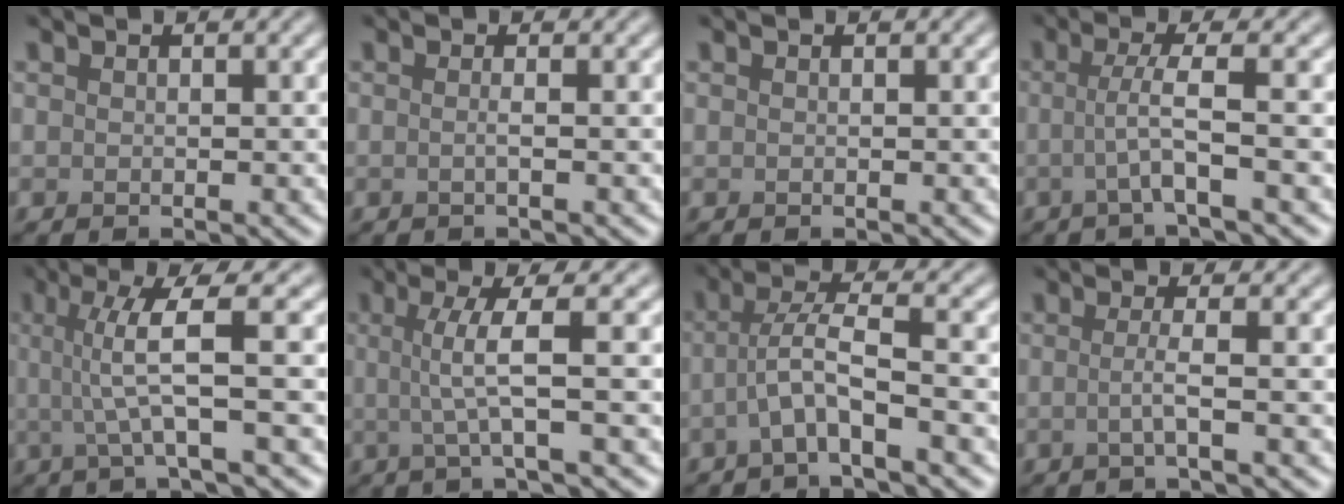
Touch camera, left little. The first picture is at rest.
{"total": 1.1, "force": [-0.1, 0.4, 1.0], "torque": [-0.014, -0.005, -0.010]}
{"total": 0.0}
{"total": 3.2, "force": [-0.4, 0.4, 3.1], "torque": [-0.057, -0.002, -0.016]}
{"total": 5.3, "force": [0.5, 0.7, 5.2], "torque": [-0.096, 0.003, 0.008]}
{"total": 4.3, "force": [0.2, 0.6, 4.2], "torque": [-0.075, 0.004, 0.000]}
{"total": 4.0, "force": [-1.5, 0.5, 3.7], "torque": [-0.070, 0.009, -0.037]}
{"total": 2.2, "force": [-0.3, 0.5, 2.1], "torque": [-0.037, -0.007, -0.015]}